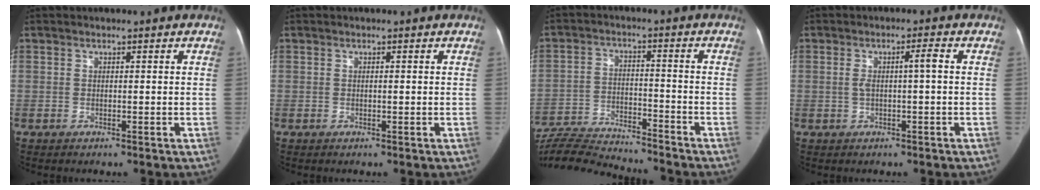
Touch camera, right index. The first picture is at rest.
{"total": 0.6, "force": [0.0, 0.2, 0.5], "torque": [-0.011, 0.002, 0.000]}
{"total": 15.4, "force": [-14.7, 1.2, 4.4], "torque": [-0.084, 0.005, -0.238]}
{"total": 3.4, "force": [0.1, 0.5, 3.4], "torque": [-0.064, 0.014, 0.005]}